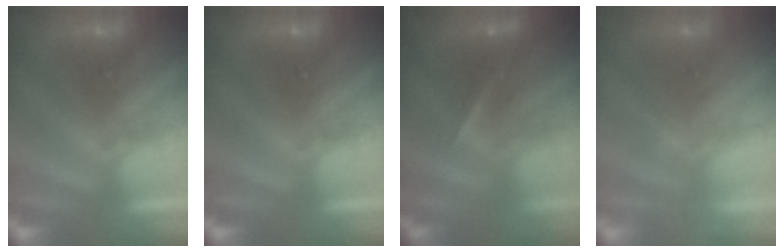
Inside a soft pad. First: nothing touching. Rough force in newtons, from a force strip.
{"total": 0.0}
{"total": 2.1}
{"total": 2.3}